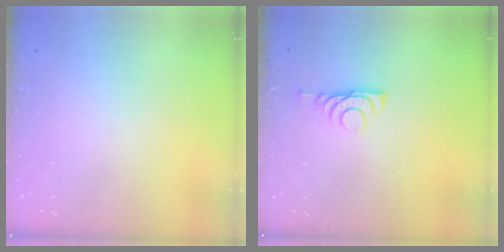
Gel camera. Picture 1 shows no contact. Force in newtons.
{"total": 6.0, "press": 5.9, "slide": 0.8}